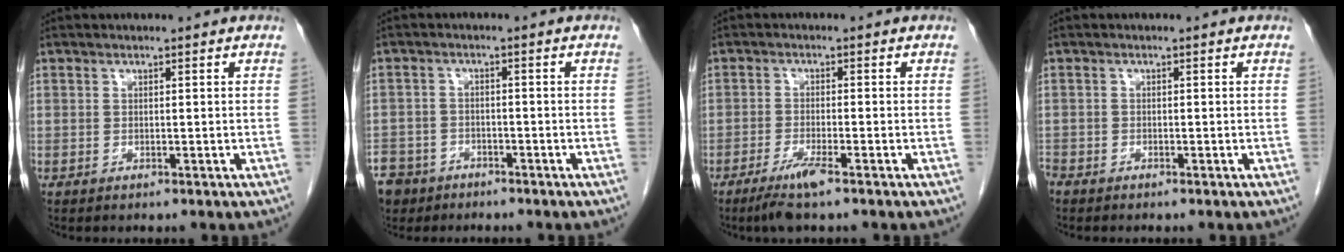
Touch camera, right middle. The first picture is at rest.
{"total": 9.6, "force": [-6.5, 6.7, 2.1], "torque": [-0.075, -0.003, -0.112]}
{"total": 4.3, "force": [-2.9, 0.0, 3.2], "torque": [-0.067, -0.011, -0.056]}
{"total": 1.7, "force": [-1.5, 0.7, 0.4], "torque": [-0.015, -0.003, -0.030]}